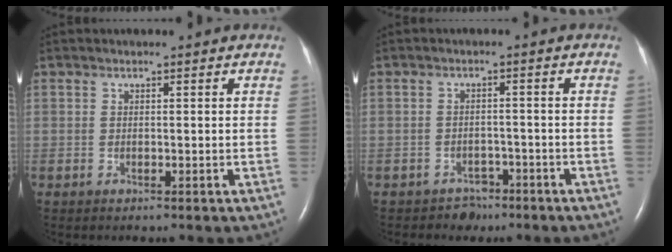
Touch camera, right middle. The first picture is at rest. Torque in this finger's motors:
{"motor_torque": [-0.32, 0.05, 0.00, 0.00]}